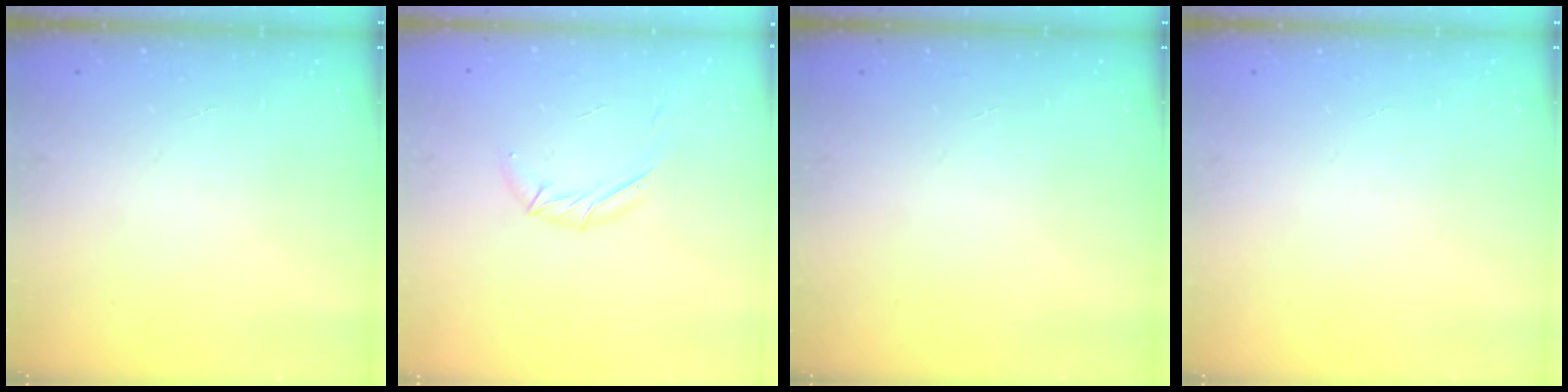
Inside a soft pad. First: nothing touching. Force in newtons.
{"total": 5.8, "press": 5.7, "slide": 1.3}
{"total": 0.0}
{"total": 0.0}